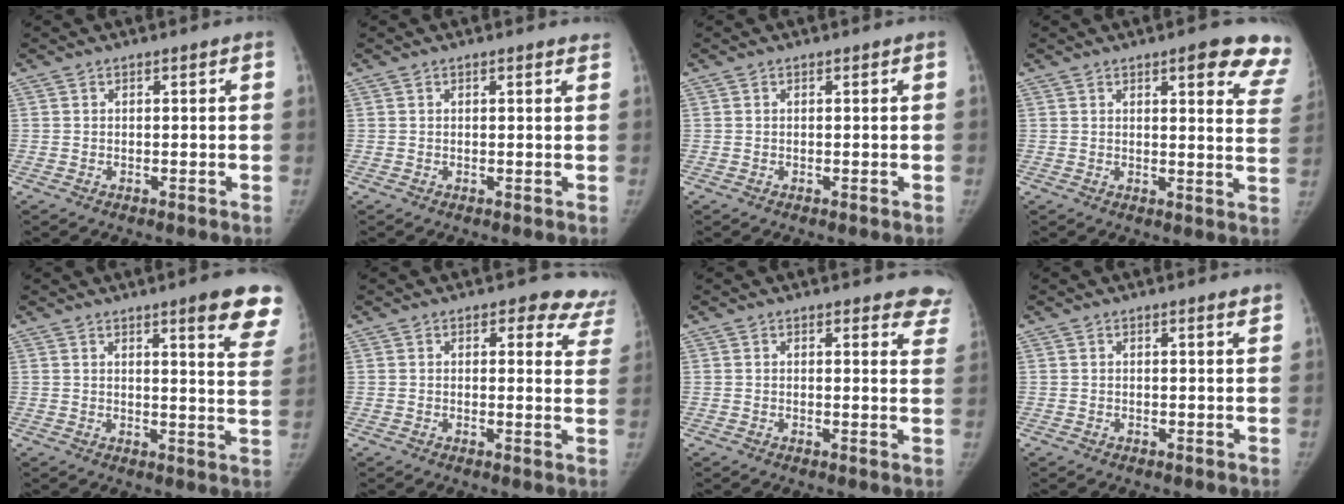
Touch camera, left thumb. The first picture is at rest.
{"total": 1.3, "force": [1.0, 0.3, 0.7], "torque": [0.000, 0.002, 0.011]}
{"total": 0.0}
{"total": 13.2, "force": [8.9, 3.5, 9.1], "torque": [-0.073, -0.037, 0.085]}
{"total": 12.5, "force": [8.5, 1.9, 9.0], "torque": [-0.082, -0.044, 0.089]}
{"total": 9.5, "force": [7.8, 4.6, 3.0], "torque": [0.030, -0.034, 0.057]}
{"total": 8.0, "force": [7.2, 2.6, 2.3], "torque": [0.029, -0.030, 0.051]}
{"total": 1.3, "force": [1.0, 0.1, 0.9], "torque": [-0.009, -0.004, 0.012]}